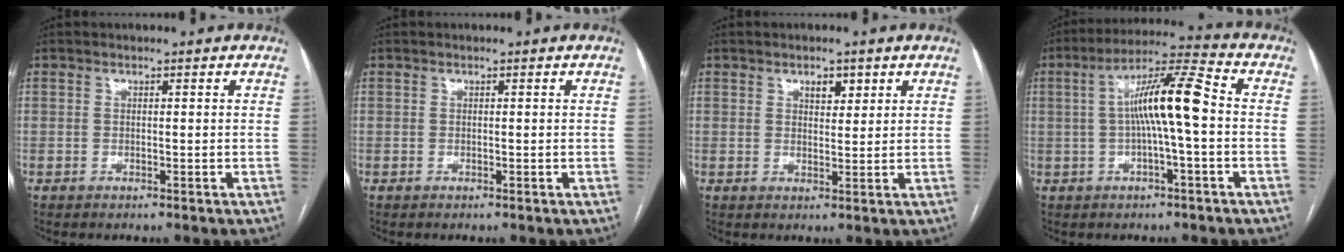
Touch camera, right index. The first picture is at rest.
{"total": 0.0}
{"total": 2.7, "force": [1.6, 1.4, 1.7], "torque": [-0.024, 0.000, 0.027]}
{"total": 10.4, "force": [-0.1, 0.5, 10.3], "torque": [-0.185, 0.025, -0.005]}